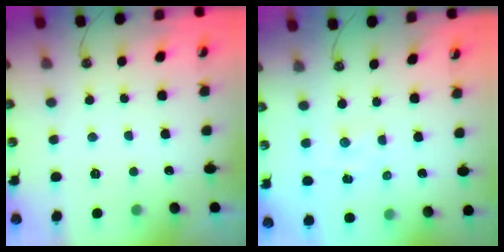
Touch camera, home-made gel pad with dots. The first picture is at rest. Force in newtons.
{"total": 2.0, "press": 1.9, "slide": 0.3}